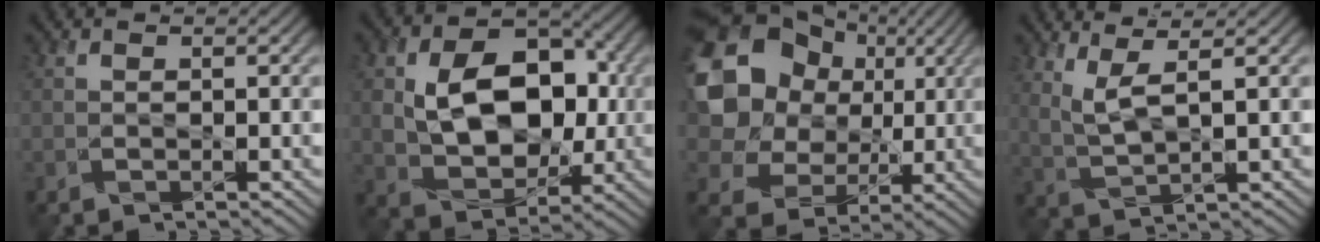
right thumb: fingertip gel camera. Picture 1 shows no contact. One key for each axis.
{"total": 12.0, "fx": 0.2, "fy": 8.4, "fz": 8.6, "tx": -0.154, "ty": 0.001, "tz": 0.008}
{"total": 14.3, "fx": 4.3, "fy": 11.7, "fz": 7.0, "tx": -0.186, "ty": 0.025, "tz": 0.071}
{"total": 4.2, "fx": 2.4, "fy": 0.9, "fz": 3.3, "tx": -0.086, "ty": 0.001, "tz": 0.058}